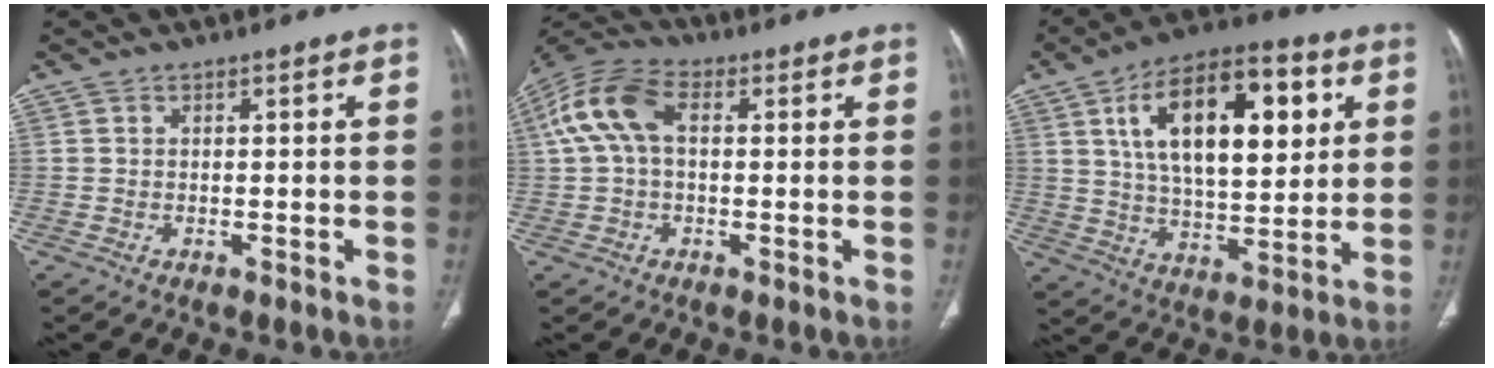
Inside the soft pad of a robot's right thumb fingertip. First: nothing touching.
{"total": 10.9, "force": [1.9, 6.4, 8.6], "torque": [-0.189, 0.035, 0.031]}
{"total": 22.5, "force": [7.1, 10.9, 18.3], "torque": [-0.264, -0.011, 0.112]}